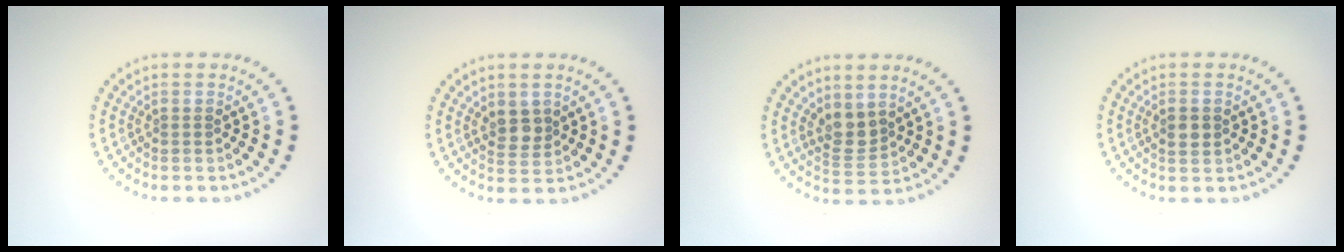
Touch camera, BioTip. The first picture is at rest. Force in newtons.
{"total": 2.0, "press": 1.8, "slide": 0.9}
{"total": 2.6, "press": 2.1, "slide": 1.5}
{"total": 1.4, "press": 1.4, "slide": 0.1}